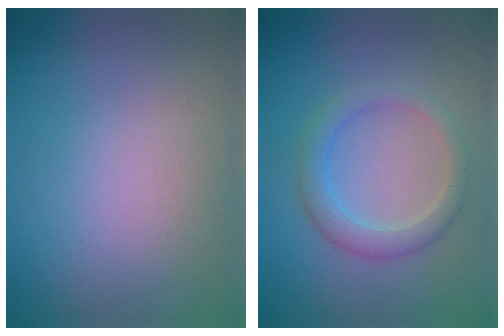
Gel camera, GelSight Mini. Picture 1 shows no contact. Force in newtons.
{"total": 2.8, "press": 2.8, "slide": 0.1}